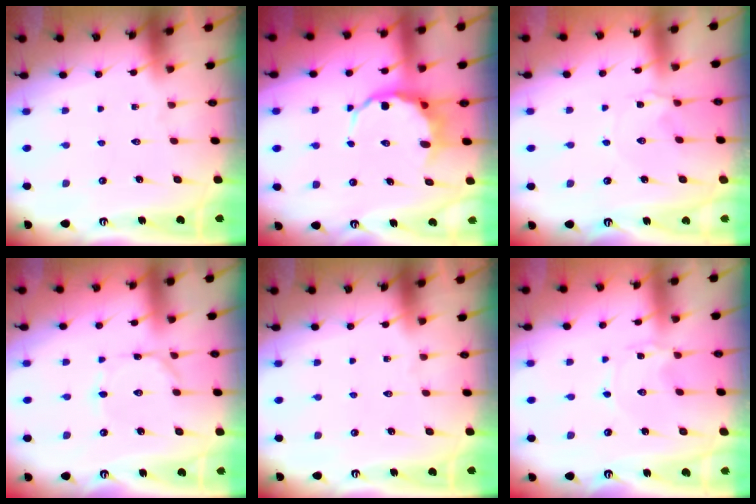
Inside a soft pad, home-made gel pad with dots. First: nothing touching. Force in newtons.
{"total": 6.2, "press": 6.0, "slide": 1.5}
{"total": 0.0}
{"total": 0.9, "press": 0.9, "slide": 0.0}
{"total": 0.0}
{"total": 0.6, "press": 0.6, "slide": 0.1}